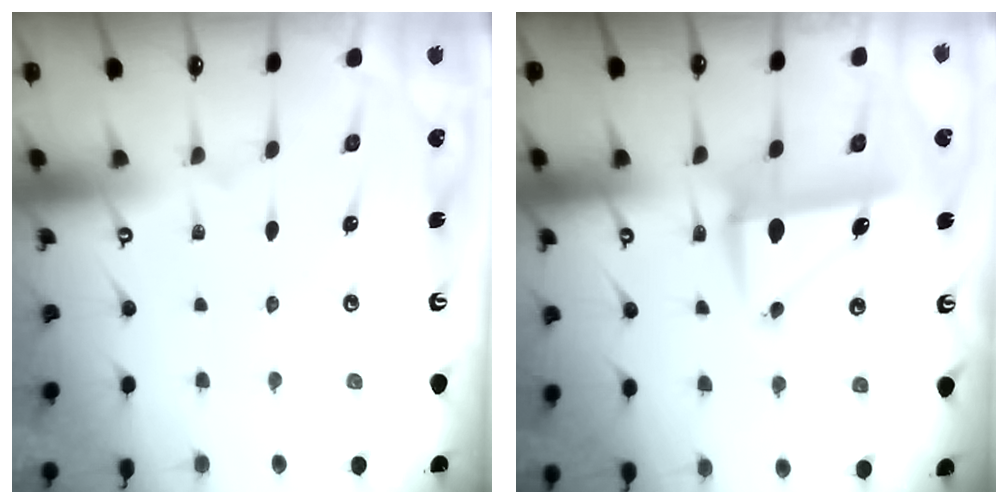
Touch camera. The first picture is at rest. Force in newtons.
{"total": 7.3, "press": 6.9, "slide": 2.4}